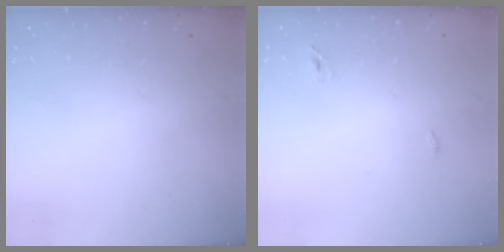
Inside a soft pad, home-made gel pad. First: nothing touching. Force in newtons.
{"total": 2.9, "press": 2.7, "slide": 1.0}